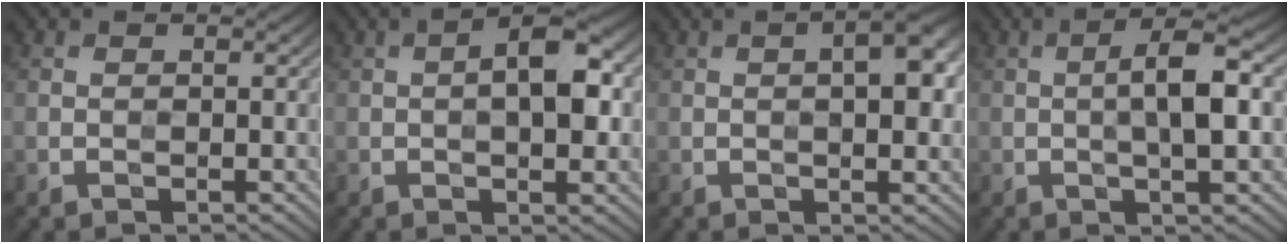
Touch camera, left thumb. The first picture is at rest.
{"total": 6.8, "force": [0.5, 2.7, 6.2], "torque": [-0.088, 0.014, -0.002]}
{"total": 5.9, "force": [0.9, 1.9, 5.5], "torque": [-0.075, 0.010, 0.011]}
{"total": 5.9, "force": [0.2, 1.3, 5.8], "torque": [-0.099, 0.012, -0.003]}